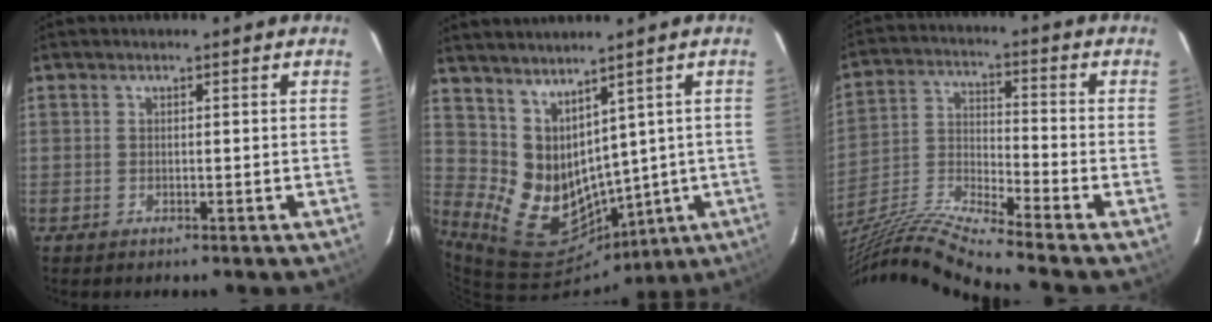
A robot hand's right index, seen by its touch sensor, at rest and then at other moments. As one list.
[{"total": 11.6, "force": [4.5, 8.3, 6.7], "torque": [-0.134, -0.011, 0.113]}, {"total": 17.5, "force": [-15.0, -1.6, 8.9], "torque": [-0.178, -0.042, -0.287]}]